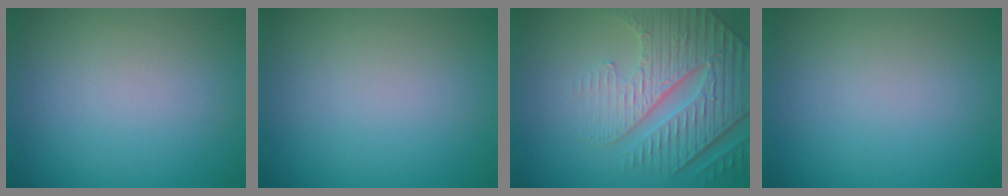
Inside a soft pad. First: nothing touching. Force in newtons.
{"total": 0.0}
{"total": 7.4, "press": 5.6, "slide": 4.8}
{"total": 0.0}